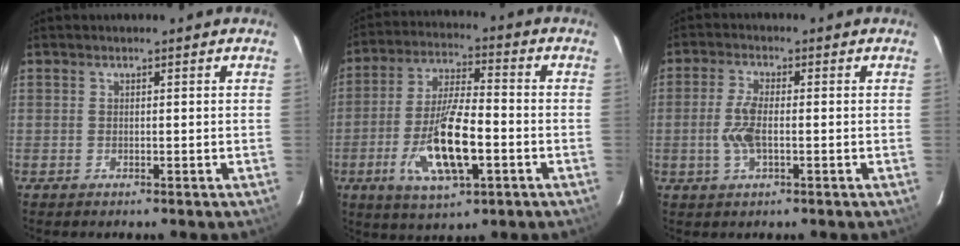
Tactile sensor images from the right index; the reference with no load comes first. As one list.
[{"total": 14.4, "force": [-4.7, 4.6, 12.8], "torque": [-0.261, -0.010, -0.082]}, {"total": 5.5, "force": [-1.0, 2.0, 5.0], "torque": [-0.108, 0.001, -0.021]}]